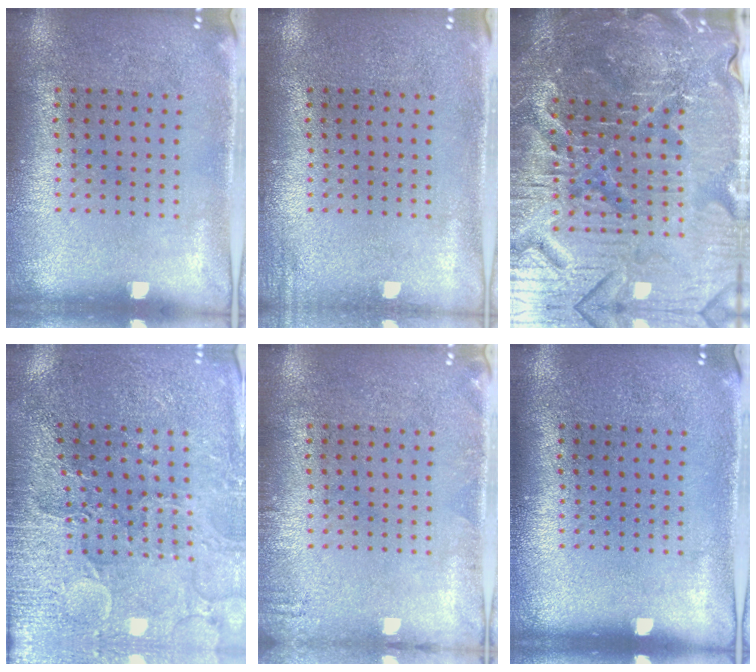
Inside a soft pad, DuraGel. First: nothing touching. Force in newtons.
{"total": 0.9, "press": 0.9, "slide": 0.1}
{"total": 5.9, "press": 5.5, "slide": 2.2}
{"total": 3.2, "press": 3.2, "slide": 0.3}
{"total": 1.0, "press": 1.0, "slide": 0.2}
{"total": 0.0}